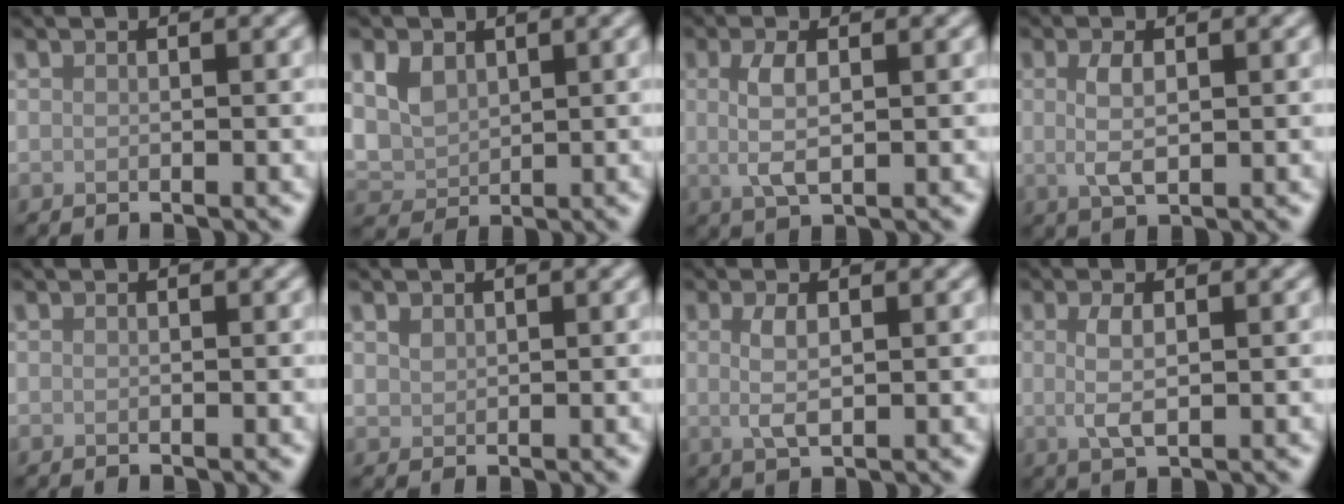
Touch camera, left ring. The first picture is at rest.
{"total": 3.3, "force": [1.2, 2.5, 1.8], "torque": [-0.039, -0.002, 0.025]}
{"total": 3.1, "force": [0.3, 1.2, 2.8], "torque": [-0.063, -0.001, 0.004]}
{"total": 2.7, "force": [0.3, 1.2, 2.5], "torque": [-0.056, -0.001, 0.005]}
{"total": 0.0}
{"total": 1.0, "force": [0.6, 0.7, 0.3], "torque": [-0.008, 0.000, 0.015]}
{"total": 2.4, "force": [0.3, 0.8, 2.2], "torque": [-0.049, -0.002, 0.007]}
{"total": 2.6, "force": [0.3, 0.9, 2.4], "torque": [-0.054, -0.002, 0.005]}